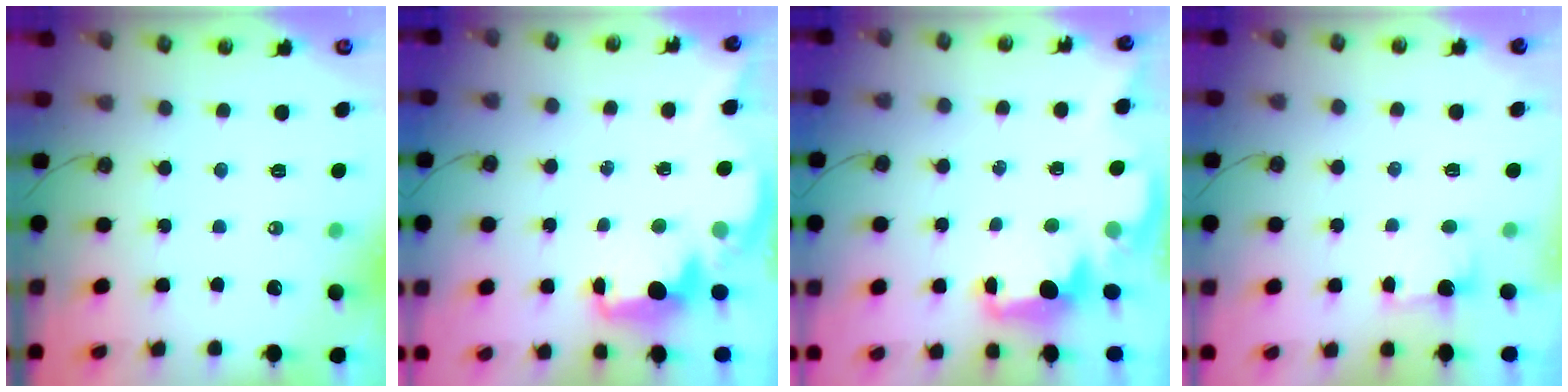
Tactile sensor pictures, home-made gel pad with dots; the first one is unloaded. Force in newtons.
{"total": 2.2, "press": 2.1, "slide": 0.8}
{"total": 2.1, "press": 2.0, "slide": 0.8}
{"total": 0.8, "press": 0.4, "slide": 0.7}